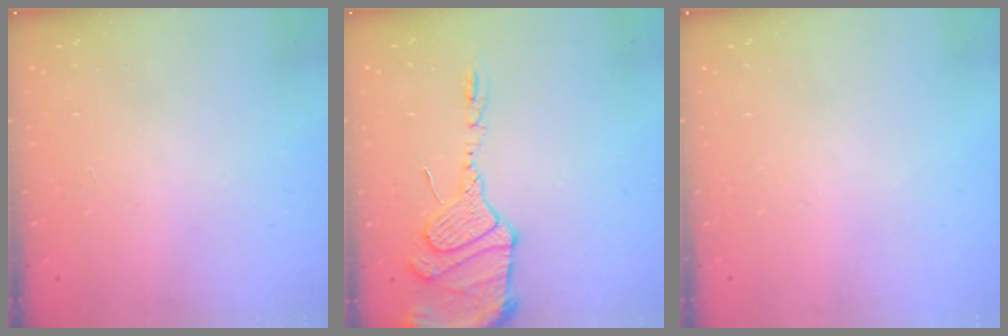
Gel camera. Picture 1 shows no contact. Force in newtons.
{"total": 14.8, "press": 14.5, "slide": 2.9}
{"total": 0.0}